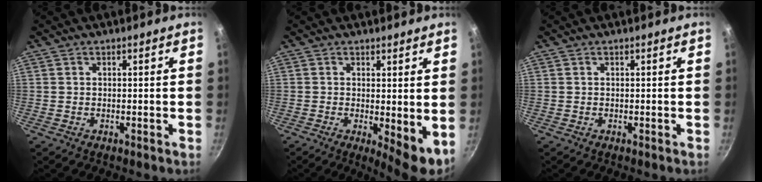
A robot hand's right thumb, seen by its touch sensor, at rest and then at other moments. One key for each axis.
{"total": 6.1, "fx": 0.2, "fy": 2.0, "fz": 5.7, "tx": -0.078, "ty": -0.020, "tz": 0.005}
{"total": 0.0}